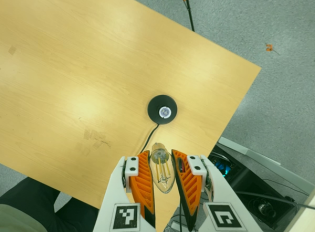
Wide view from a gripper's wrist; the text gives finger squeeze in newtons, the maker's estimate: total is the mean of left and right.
{"total": 19.6, "left": 21.7, "right": 17.5}